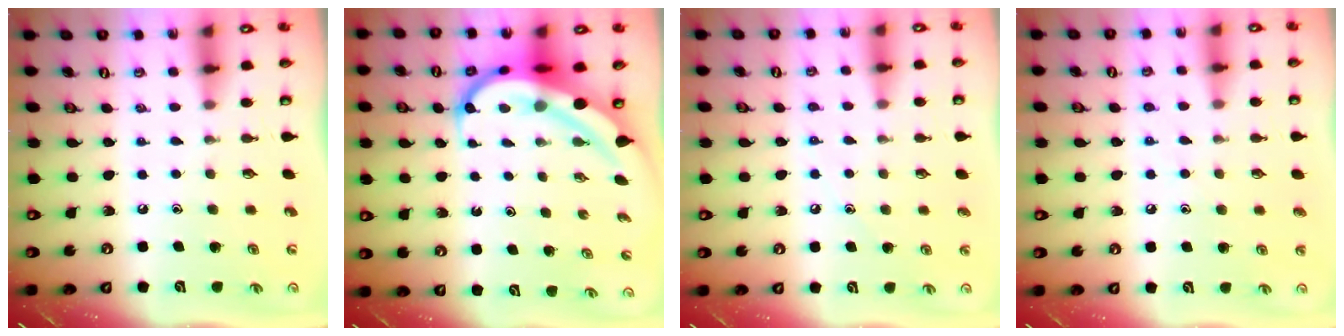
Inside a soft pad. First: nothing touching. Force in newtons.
{"total": 10.0, "press": 9.8, "slide": 1.6}
{"total": 4.7, "press": 4.6, "slide": 0.6}
{"total": 5.5, "press": 5.4, "slide": 0.7}